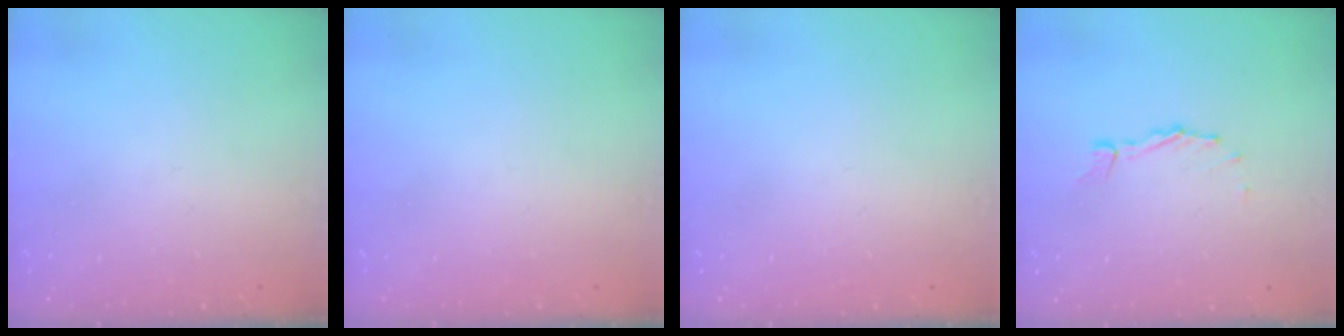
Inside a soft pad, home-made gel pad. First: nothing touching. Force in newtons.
{"total": 0.0}
{"total": 0.0}
{"total": 3.9, "press": 3.9, "slide": 0.3}